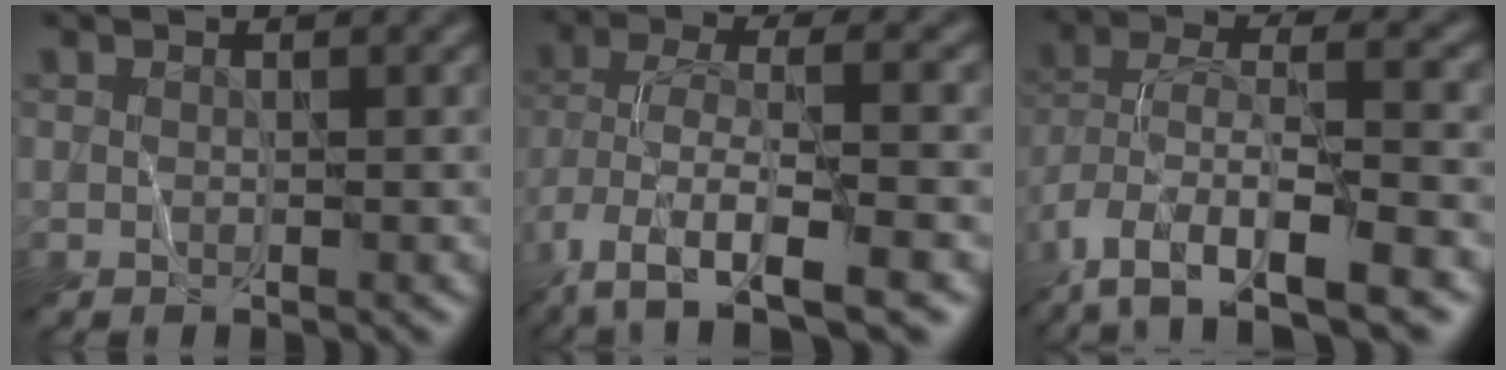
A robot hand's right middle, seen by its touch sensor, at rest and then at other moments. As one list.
[{"total": 9.2, "force": [-4.8, 3.2, 7.2], "torque": [-0.142, -0.008, -0.088]}, {"total": 12.0, "force": [-6.4, 4.6, 9.1], "torque": [-0.175, 0.004, -0.111]}]